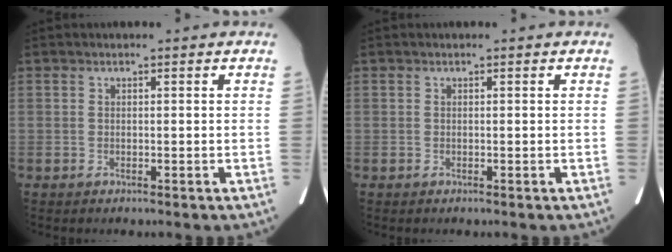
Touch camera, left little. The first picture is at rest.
{"total": 0.0}